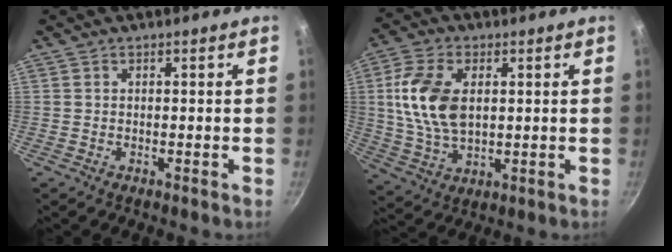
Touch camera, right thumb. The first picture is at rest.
{"total": 13.0, "force": [2.2, 7.8, 10.2], "torque": [-0.190, -0.005, 0.043]}